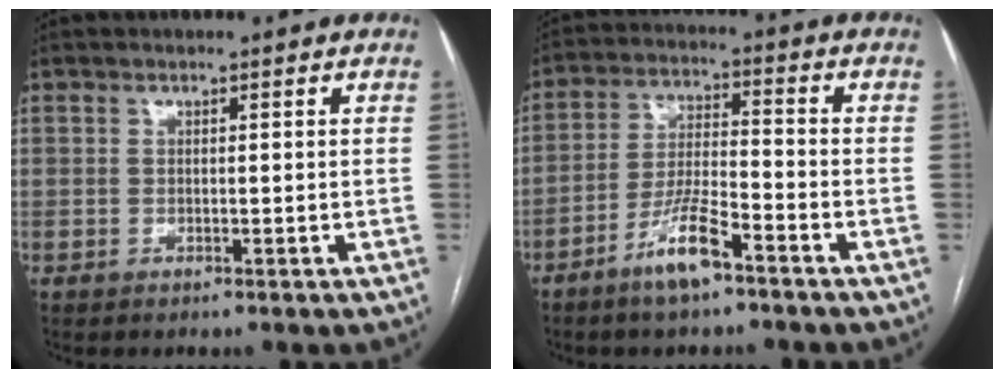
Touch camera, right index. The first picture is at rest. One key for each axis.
{"total": 8.3, "fx": -5.4, "fy": 1.2, "fz": 6.2, "tx": -0.126, "ty": -0.004, "tz": -0.102}